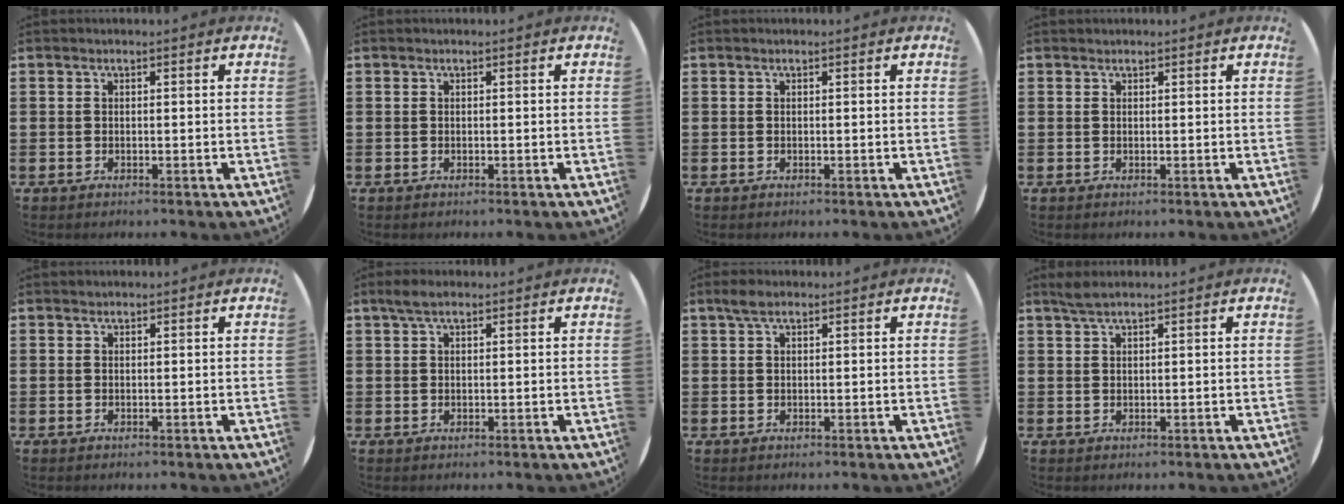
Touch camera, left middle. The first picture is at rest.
{"total": 0.0}
{"total": 0.0}
{"total": 0.0}
{"total": 0.0}
{"total": 2.3, "force": [1.6, 0.6, 1.5], "torque": [-0.032, 0.005, 0.028]}
{"total": 2.1, "force": [1.5, 0.9, 1.2], "torque": [-0.018, 0.002, 0.025]}
{"total": 1.6, "force": [1.3, 0.1, 0.9], "torque": [-0.019, 0.003, 0.024]}